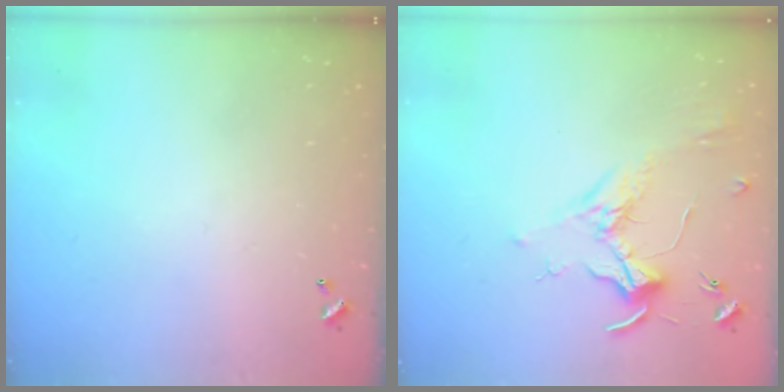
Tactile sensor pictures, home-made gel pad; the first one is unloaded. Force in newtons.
{"total": 1.7, "press": 1.6, "slide": 0.7}